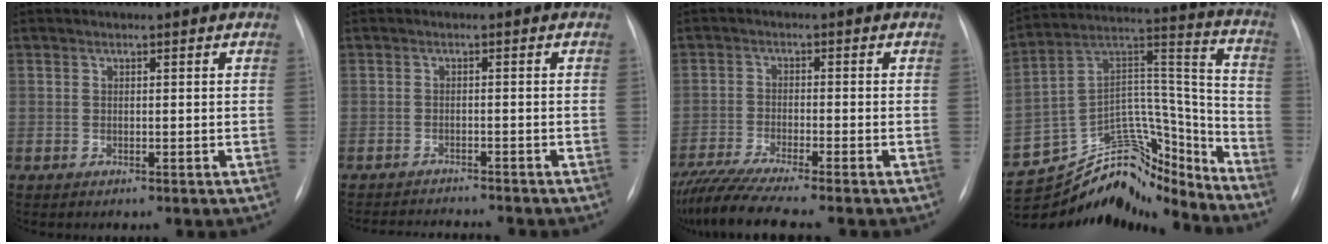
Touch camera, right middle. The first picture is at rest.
{"total": 7.0, "force": [-6.8, 0.0, 1.5], "torque": [-0.018, -0.005, -0.100]}
{"total": 10.2, "force": [-8.8, -0.9, 5.0], "torque": [-0.083, -0.026, -0.146]}
{"total": 19.2, "force": [-18.2, 5.3, 3.2], "torque": [-0.047, 0.094, -0.290]}